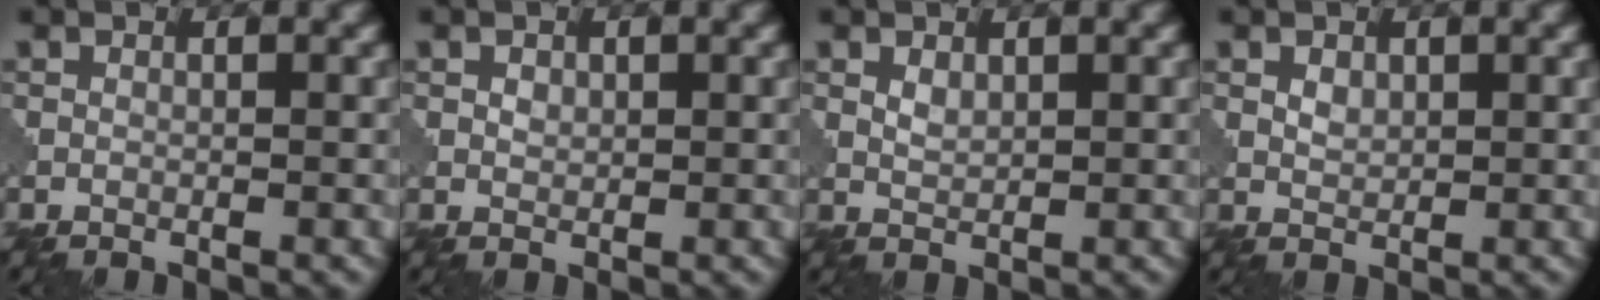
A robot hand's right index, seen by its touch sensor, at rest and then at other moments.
{"total": 0.9, "force": [0.4, 0.7, 0.5], "torque": [-0.009, 0.000, 0.006]}
{"total": 1.4, "force": [0.6, 0.8, 0.9], "torque": [-0.021, -0.001, 0.015]}
{"total": 1.4, "force": [0.6, 0.9, 0.8], "torque": [-0.015, 0.000, 0.012]}